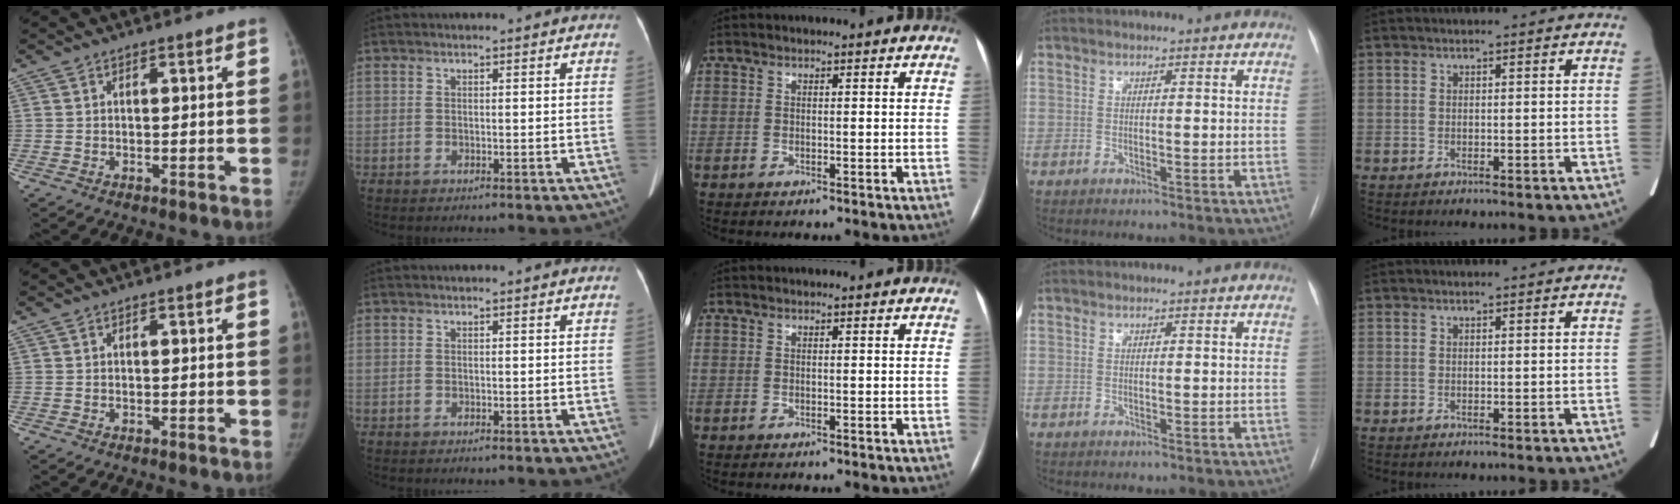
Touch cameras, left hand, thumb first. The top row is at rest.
{}